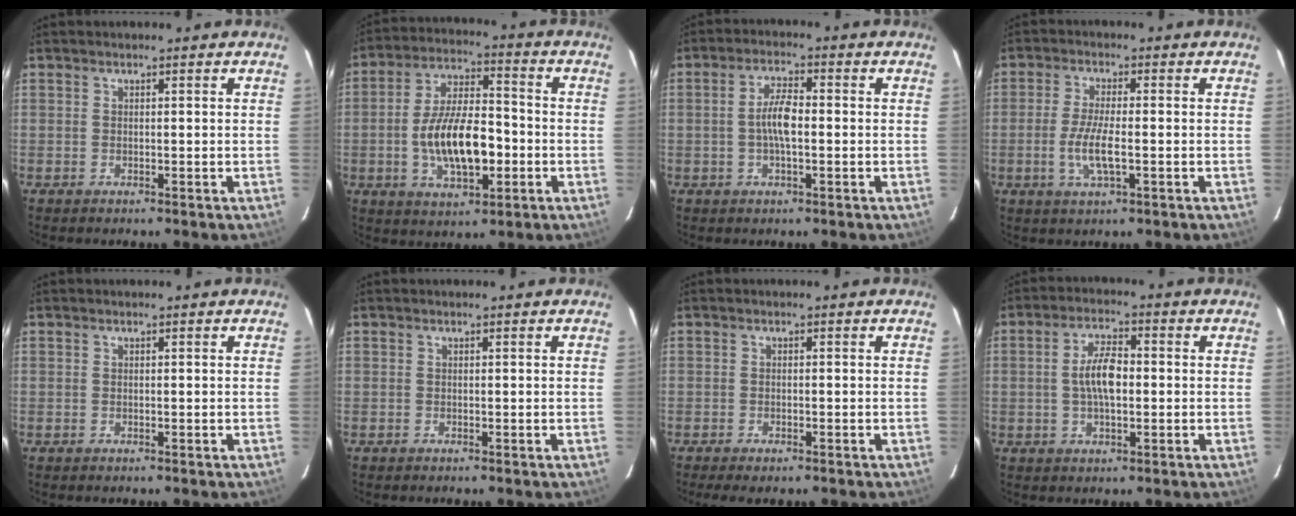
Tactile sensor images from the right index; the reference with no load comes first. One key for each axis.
{"total": 14.2, "fx": -3.1, "fy": 6.1, "fz": 12.4, "tx": -0.238, "ty": 0.005, "tz": -0.047}
{"total": 5.1, "fx": -0.5, "fy": 1.5, "fz": 4.9, "tx": -0.094, "ty": 0.008, "tz": -0.010}
{"total": 7.1, "fx": -1.7, "fy": 1.7, "fz": 6.7, "tx": -0.135, "ty": -0.007, "tz": -0.035}
{"total": 0.0}
{"total": 0.0}
{"total": 3.4, "fx": -2.6, "fy": 0.7, "fz": 2.0, "tx": -0.044, "ty": -0.015, "tz": -0.042}
{"total": 6.5, "fx": -0.1, "fy": 2.7, "fz": 5.9, "tx": -0.111, "ty": 0.009, "tz": 0.000}